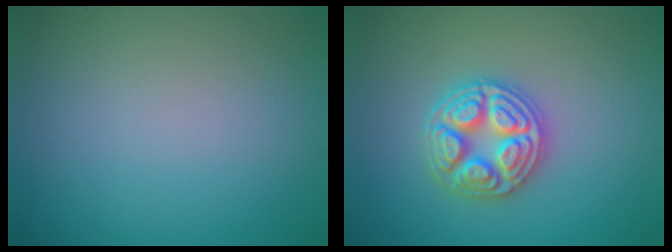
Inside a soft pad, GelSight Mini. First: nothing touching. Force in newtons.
{"total": 4.9, "press": 4.8, "slide": 0.6}